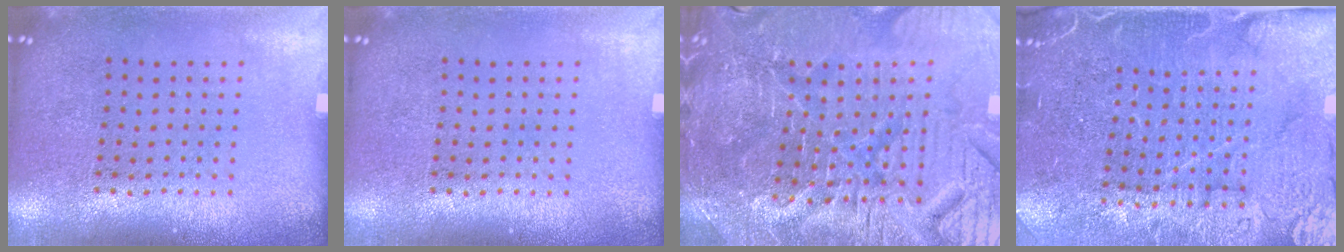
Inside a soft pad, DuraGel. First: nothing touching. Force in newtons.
{"total": 0.0}
{"total": 5.1, "press": 4.9, "slide": 1.3}
{"total": 4.5, "press": 3.9, "slide": 2.2}